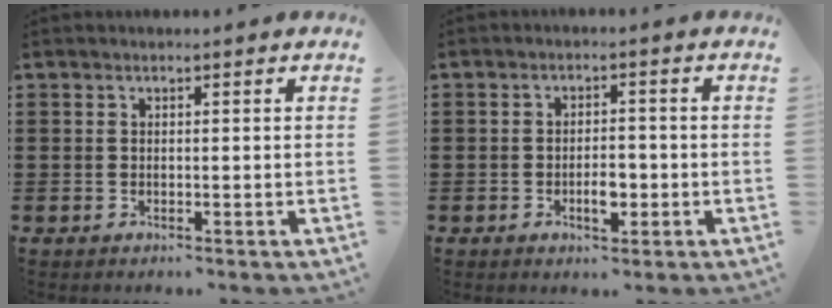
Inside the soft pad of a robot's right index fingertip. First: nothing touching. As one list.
[{"total": 3.8, "force": [-1.3, 1.6, 3.2], "torque": [-0.064, 0.002, -0.024]}]